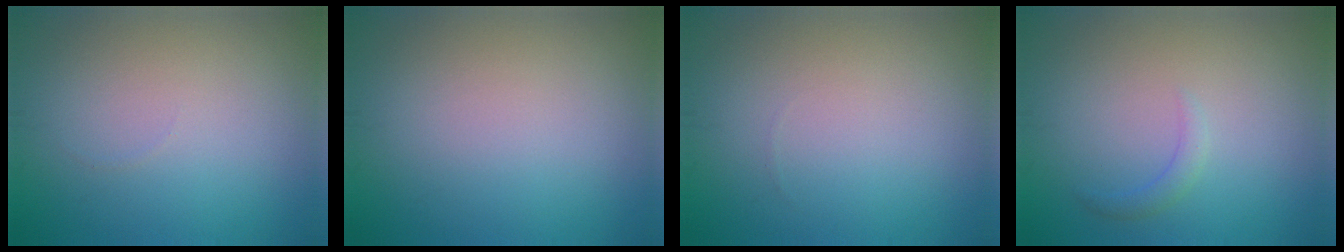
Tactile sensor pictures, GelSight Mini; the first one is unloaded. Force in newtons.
{"total": 0.0}
{"total": 0.0}
{"total": 1.1, "press": 1.1, "slide": 0.1}